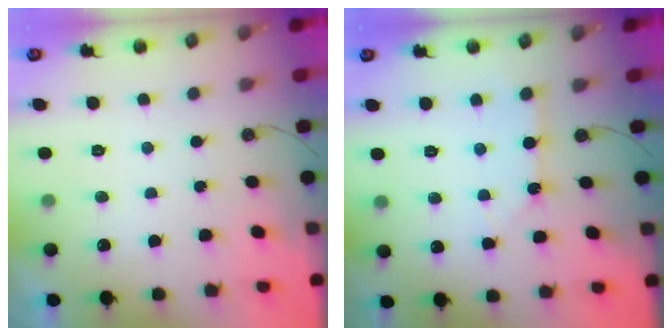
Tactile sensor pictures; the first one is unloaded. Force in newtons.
{"total": 2.8, "press": 2.8, "slide": 0.3}